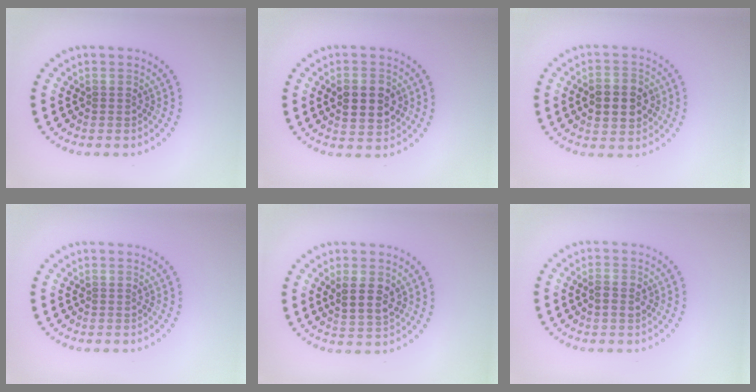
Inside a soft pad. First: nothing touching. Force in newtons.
{"total": 4.3, "press": 4.3, "slide": 0.1}
{"total": 4.7, "press": 4.7, "slide": 0.1}
{"total": 0.0}
{"total": 2.9, "press": 2.7, "slide": 0.9}
{"total": 1.8, "press": 1.8, "slide": 0.1}